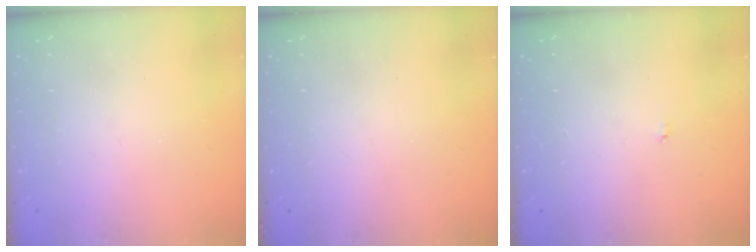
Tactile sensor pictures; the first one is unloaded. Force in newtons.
{"total": 0.0}
{"total": 2.9, "press": 2.9, "slide": 0.3}